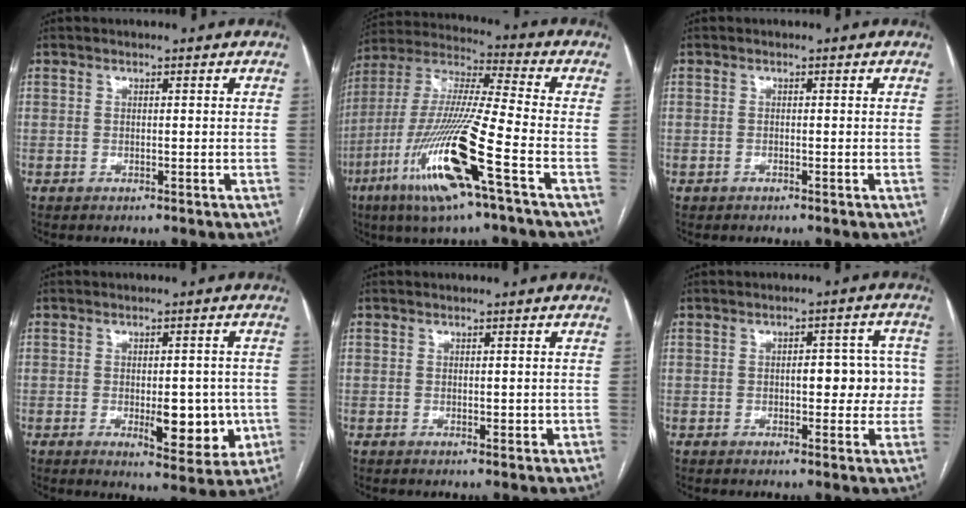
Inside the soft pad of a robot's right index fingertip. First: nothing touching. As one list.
[{"total": 18.8, "force": [-8.3, 0.6, 16.9], "torque": [-0.372, -0.033, -0.163]}, {"total": 0.0}, {"total": 9.1, "force": [-1.9, 3.7, 8.1], "torque": [-0.093, -0.004, -0.015]}, {"total": 1.4, "force": [0.0, 0.9, 1.2], "torque": [-0.014, -0.001, 0.002]}, {"total": 7.6, "force": [0.0, 3.6, 6.6], "torque": [-0.067, 0.028, 0.003]}]